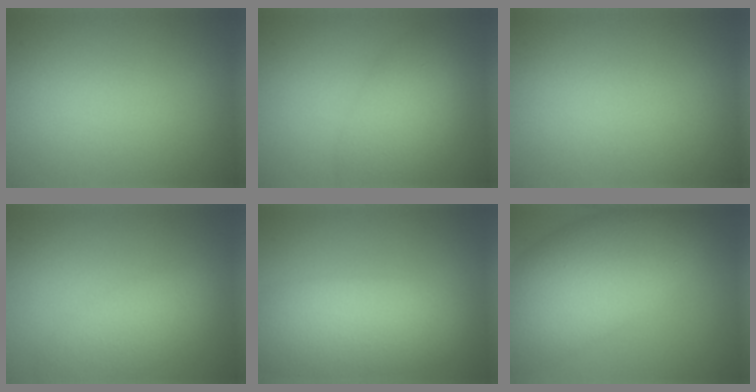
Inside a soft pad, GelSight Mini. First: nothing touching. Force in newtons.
{"total": 4.8, "press": 4.8, "slide": 0.2}
{"total": 0.0}
{"total": 4.4, "press": 4.4, "slide": 0.2}
{"total": 8.1, "press": 8.1, "slide": 0.8}
{"total": 11.4, "press": 11.4, "slide": 0.3}